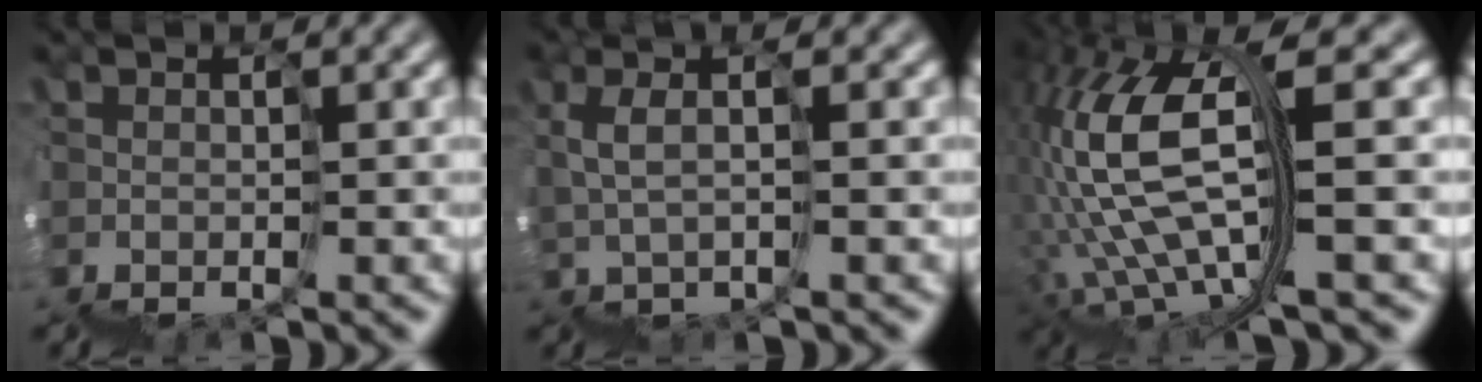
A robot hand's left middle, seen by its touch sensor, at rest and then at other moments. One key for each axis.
{"total": 3.0, "fx": 2.8, "fy": 0.0, "fz": 1.0, "tx": -0.011, "ty": 0.031, "tz": 0.039}
{"total": 8.1, "fx": 3.1, "fy": 2.1, "fz": 7.1, "tx": -0.166, "ty": 0.025, "tz": 0.056}